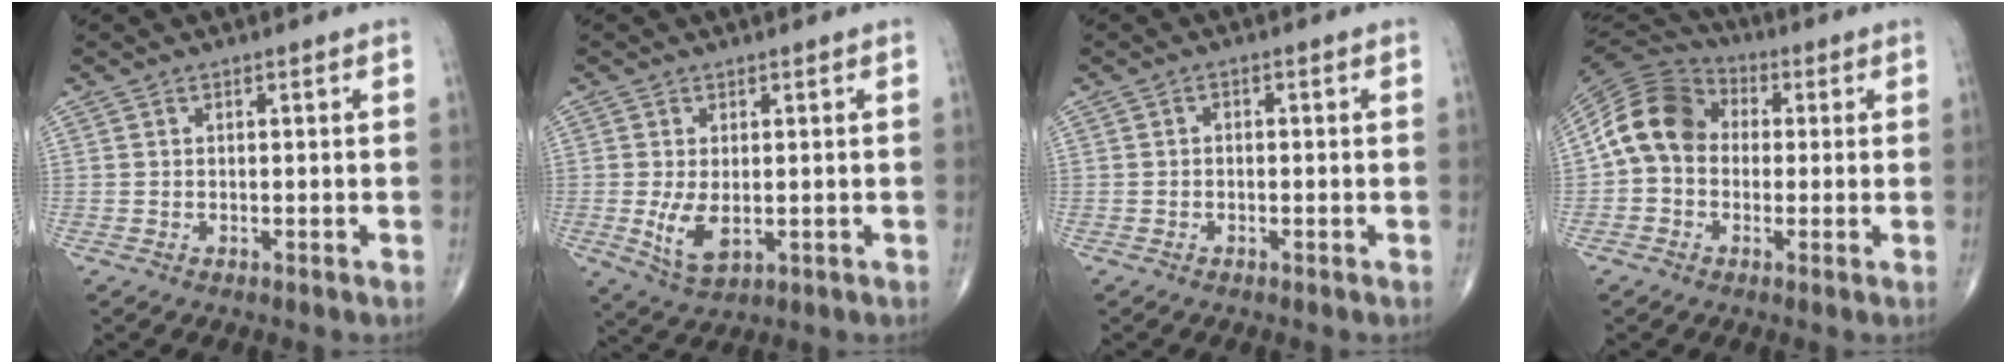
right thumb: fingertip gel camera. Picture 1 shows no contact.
{"total": 5.8, "force": [-0.7, 3.0, 4.9], "torque": [-0.095, -0.015, -0.002]}
{"total": 0.8, "force": [-0.3, 0.5, 0.4], "torque": [-0.002, 0.004, -0.010]}
{"total": 12.3, "force": [0.4, 9.9, 7.4], "torque": [-0.129, 0.035, -0.008]}